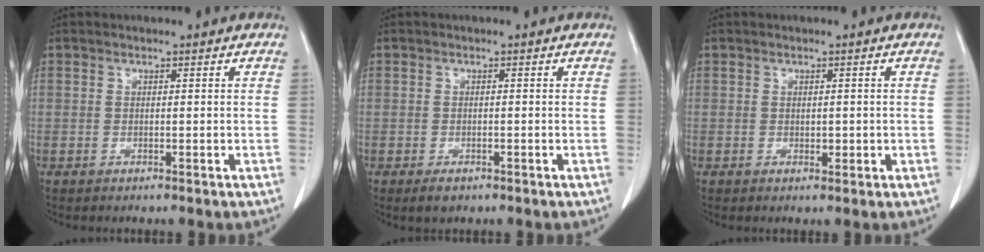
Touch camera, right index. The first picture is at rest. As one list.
[{"total": 1.9, "force": [-1.2, 1.1, 1.0], "torque": [-0.017, -0.001, -0.012]}, {"total": 1.3, "force": [-0.1, 0.8, 1.0], "torque": [-0.011, 0.000, 0.001]}]